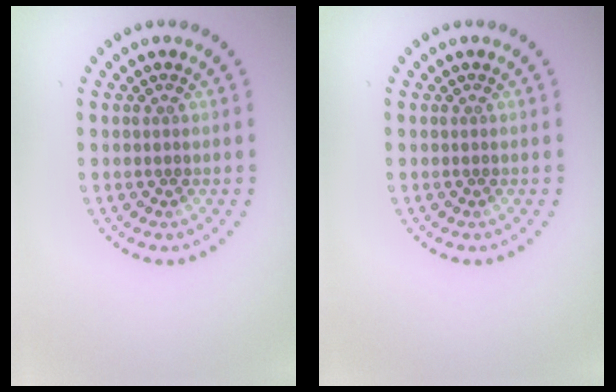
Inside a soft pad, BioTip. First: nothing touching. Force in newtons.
{"total": 0.0}